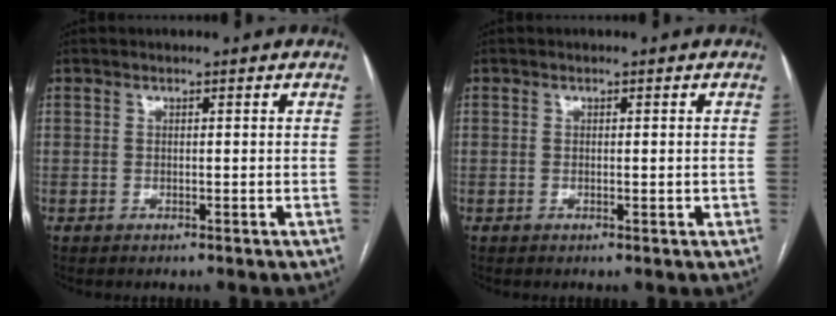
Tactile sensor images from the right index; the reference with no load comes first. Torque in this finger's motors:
{"motor_torque": [-0.35, 0.55, 0.00, 0.02]}